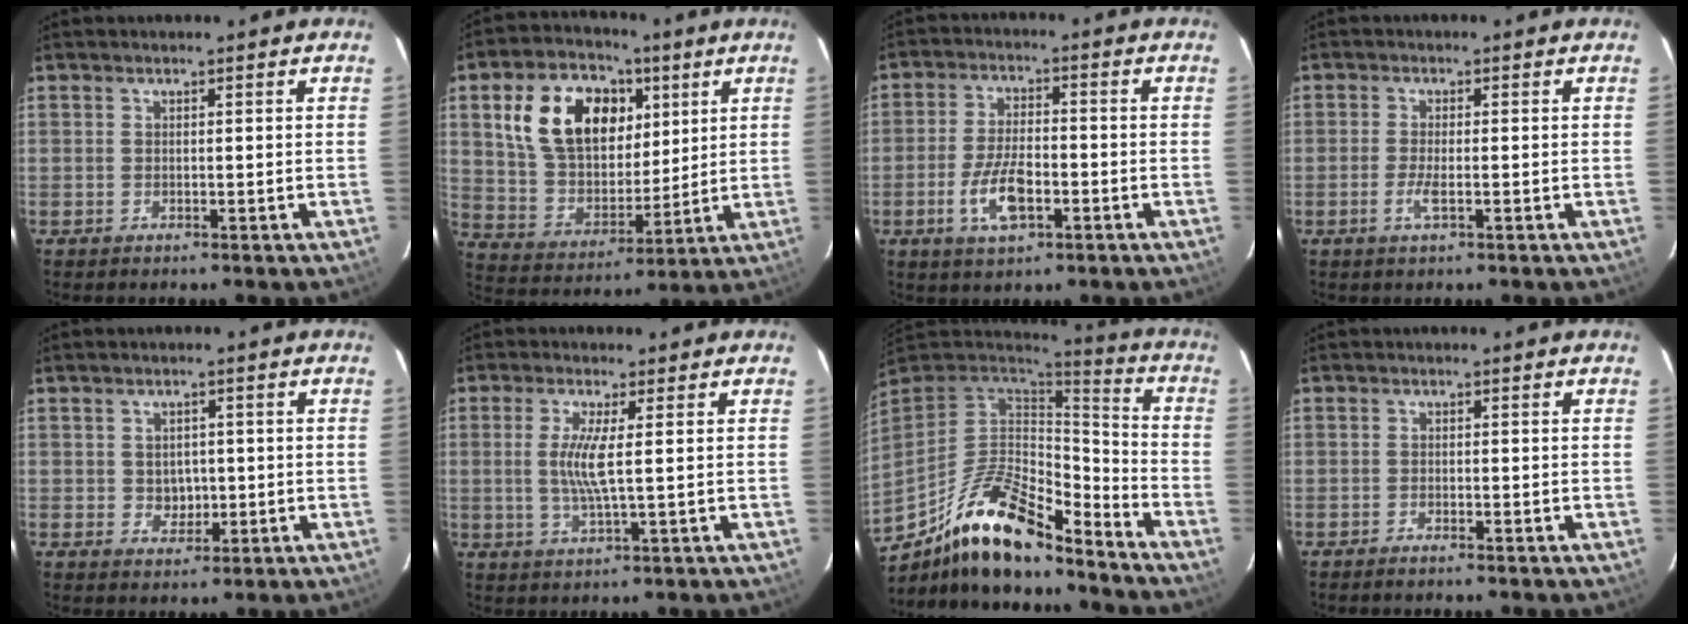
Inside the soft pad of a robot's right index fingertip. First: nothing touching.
{"total": 18.8, "force": [6.8, 12.4, 12.4], "torque": [-0.252, 0.036, 0.135]}
{"total": 8.5, "force": [-3.2, 3.6, 6.9], "torque": [-0.145, -0.003, -0.057]}
{"total": 2.9, "force": [-1.1, 0.5, 2.6], "torque": [-0.055, -0.004, -0.021]}
{"total": 3.5, "force": [-0.2, 3.2, 1.4], "torque": [-0.022, 0.004, 0.005]}
{"total": 5.4, "force": [0.5, 0.0, 5.3], "torque": [-0.111, -0.008, 0.007]}
{"total": 20.4, "force": [-14.1, 6.9, 13.0], "torque": [-0.255, -0.012, -0.248]}
{"total": 1.3, "force": [-1.2, 0.2, 0.5], "torque": [-0.017, 0.000, -0.024]}